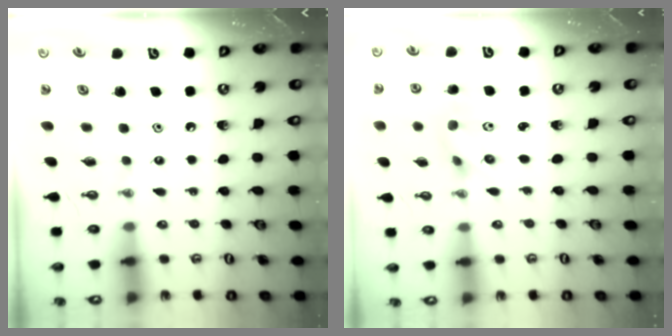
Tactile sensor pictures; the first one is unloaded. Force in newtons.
{"total": 2.3, "press": 2.2, "slide": 0.8}